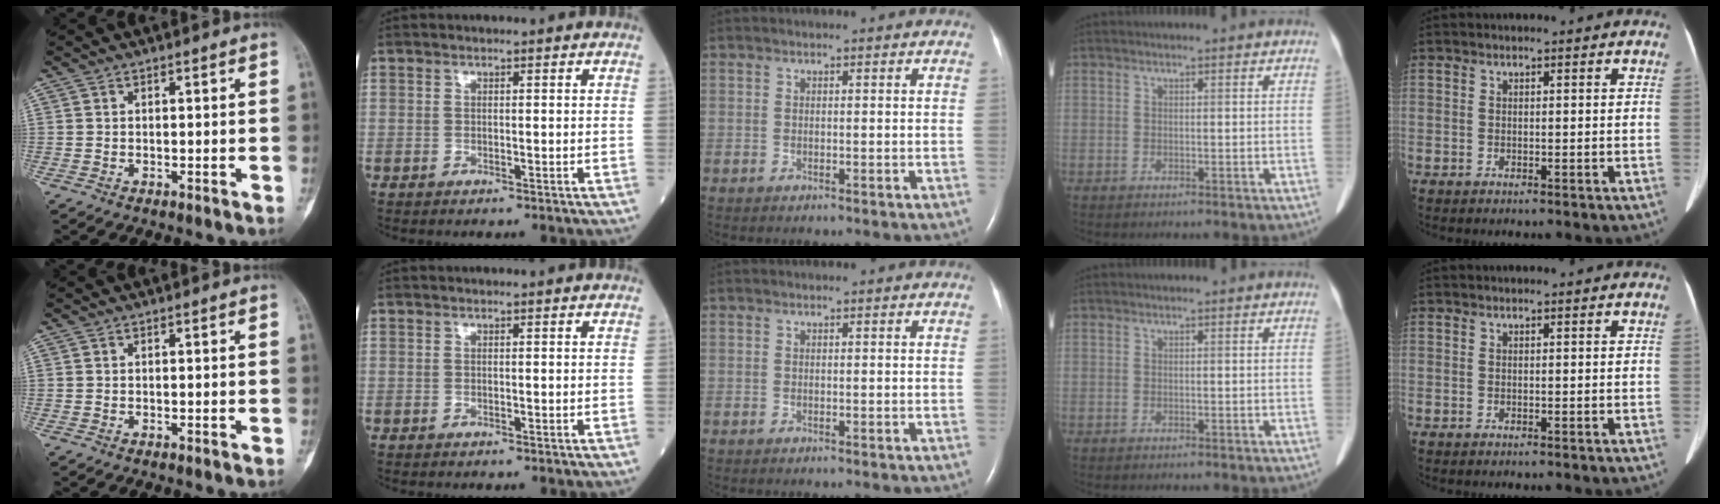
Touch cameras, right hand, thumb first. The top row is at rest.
{}